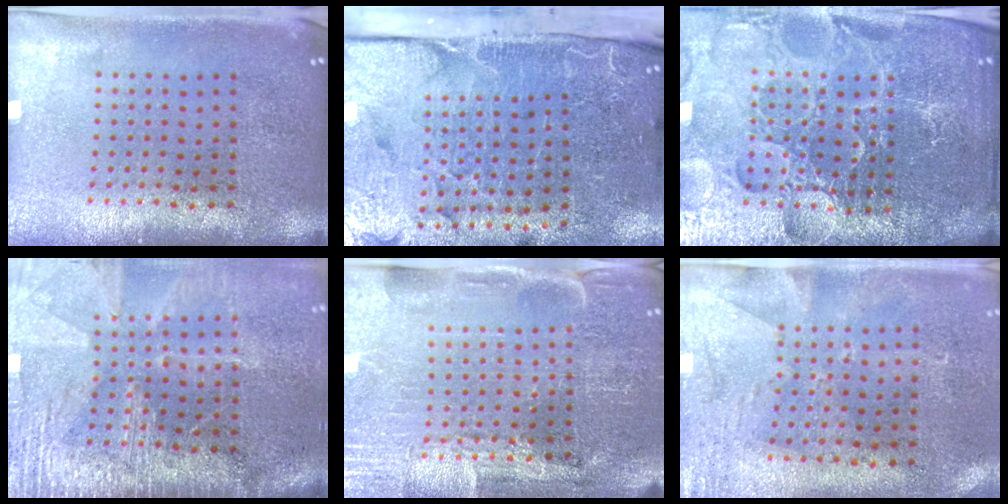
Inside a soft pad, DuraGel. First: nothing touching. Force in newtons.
{"total": 5.2, "press": 4.0, "slide": 3.3}
{"total": 6.2, "press": 5.6, "slide": 2.7}
{"total": 3.6, "press": 3.3, "slide": 1.6}
{"total": 3.9, "press": 3.8, "slide": 1.1}
{"total": 2.8, "press": 2.3, "slide": 1.6}